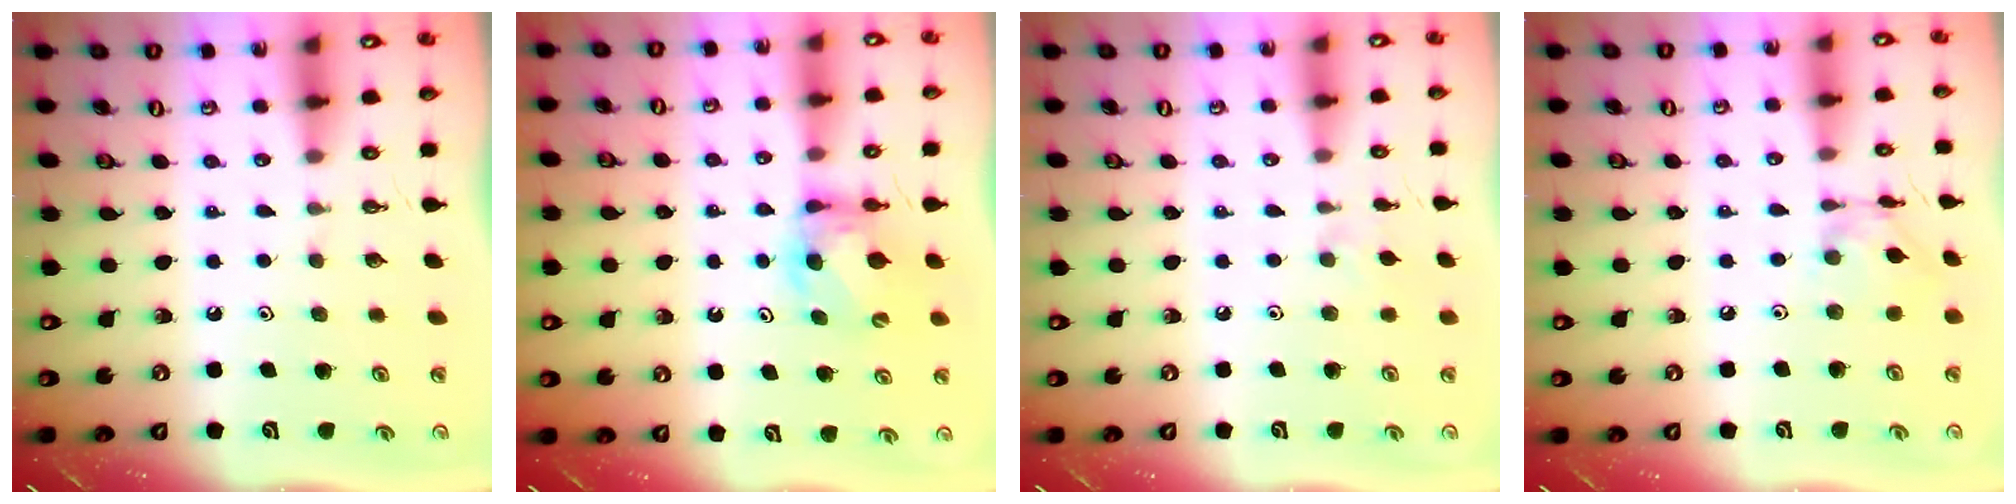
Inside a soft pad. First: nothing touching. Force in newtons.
{"total": 6.6, "press": 6.6, "slide": 0.5}
{"total": 2.7, "press": 2.7, "slide": 0.4}
{"total": 6.1, "press": 6.1, "slide": 0.2}